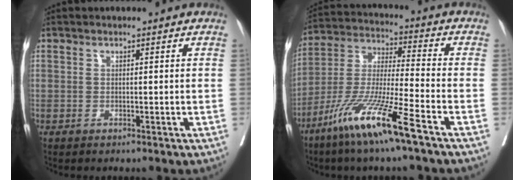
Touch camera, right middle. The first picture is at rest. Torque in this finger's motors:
{"motor_torque": [1.40, -0.74, 0.37, 0.15]}